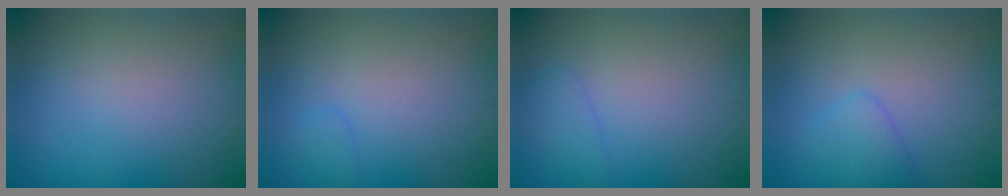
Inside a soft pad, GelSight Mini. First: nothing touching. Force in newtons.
{"total": 0.8, "press": 0.8, "slide": 0.0}
{"total": 1.3, "press": 1.3, "slide": 0.1}
{"total": 2.0, "press": 2.0, "slide": 0.2}